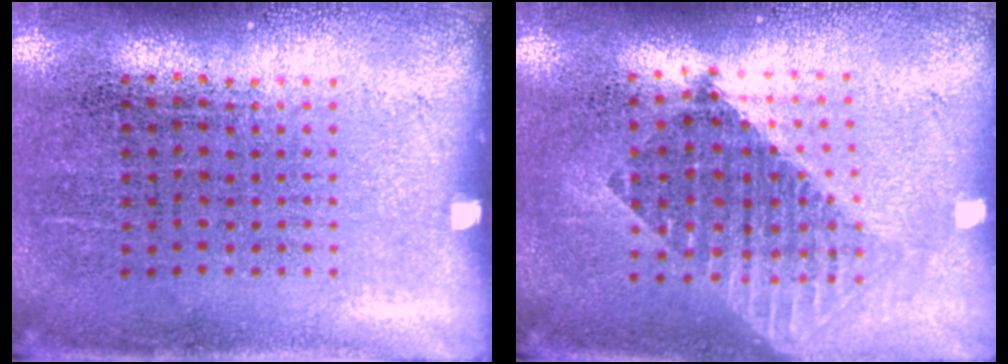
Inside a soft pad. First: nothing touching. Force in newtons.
{"total": 1.6, "press": 1.4, "slide": 0.9}